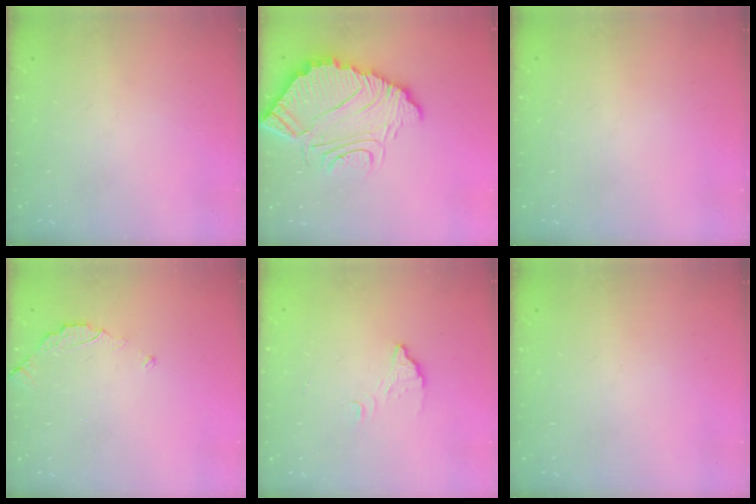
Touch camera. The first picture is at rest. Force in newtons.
{"total": 11.7, "press": 11.7, "slide": 0.9}
{"total": 0.0}
{"total": 2.9, "press": 2.9, "slide": 0.3}
{"total": 2.7, "press": 2.7, "slide": 0.2}
{"total": 0.0}